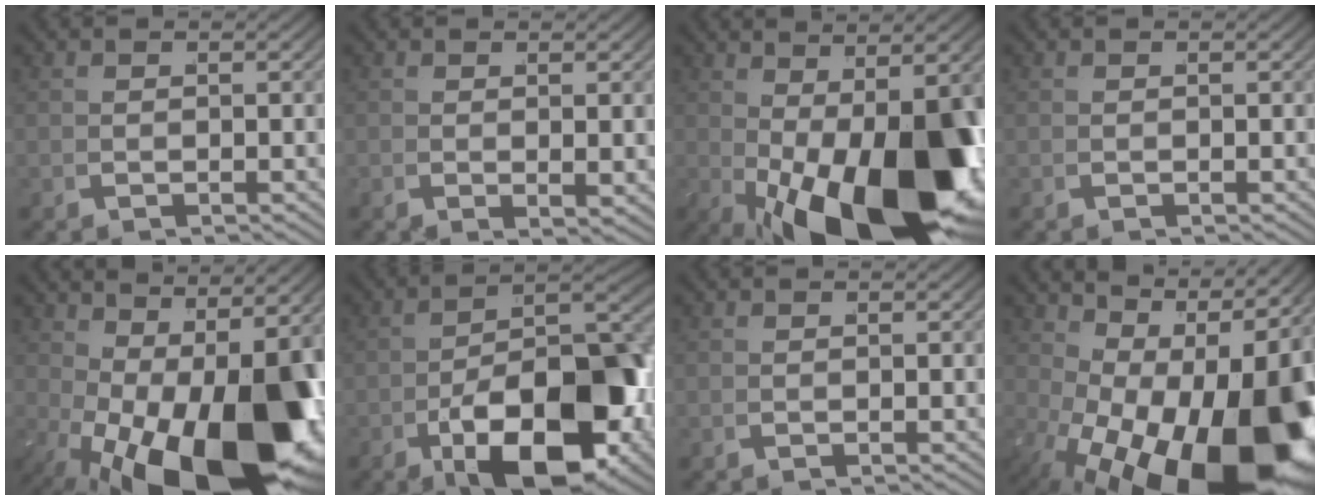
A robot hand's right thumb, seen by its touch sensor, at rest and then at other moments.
{"total": 1.2, "force": [0.5, 0.4, 1.1], "torque": [-0.014, -0.001, 0.009]}
{"total": 17.8, "force": [-3.4, 7.9, 15.6], "torque": [-0.256, -0.050, -0.016]}
{"total": 0.0}
{"total": 18.6, "force": [-3.1, 9.7, 15.5], "torque": [-0.268, -0.069, -0.004]}
{"total": 15.5, "force": [-3.1, 8.1, 12.8], "torque": [-0.212, -0.049, -0.028]}
{"total": 0.0}
{"total": 19.9, "force": [-2.2, 11.6, 16.1], "torque": [-0.285, -0.070, 0.005]}